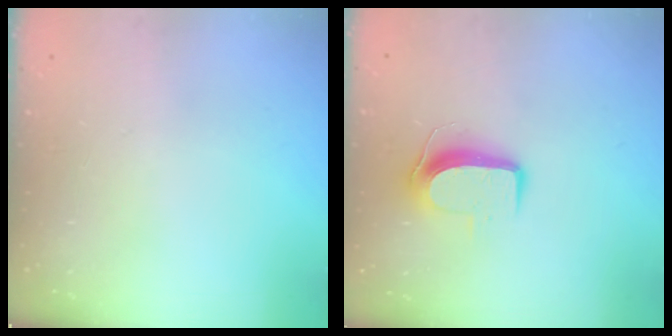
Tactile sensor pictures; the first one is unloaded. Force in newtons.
{"total": 9.3, "press": 9.3, "slide": 1.1}